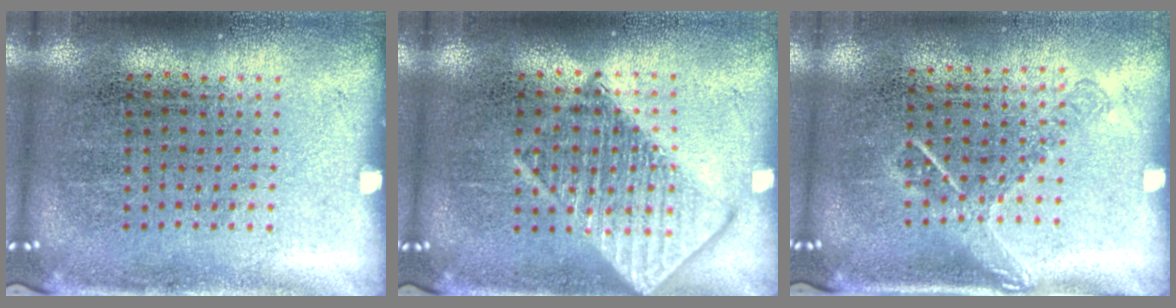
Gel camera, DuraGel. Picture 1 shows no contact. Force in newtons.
{"total": 3.0, "press": 2.9, "slide": 0.5}
{"total": 1.2, "press": 0.9, "slide": 0.9}